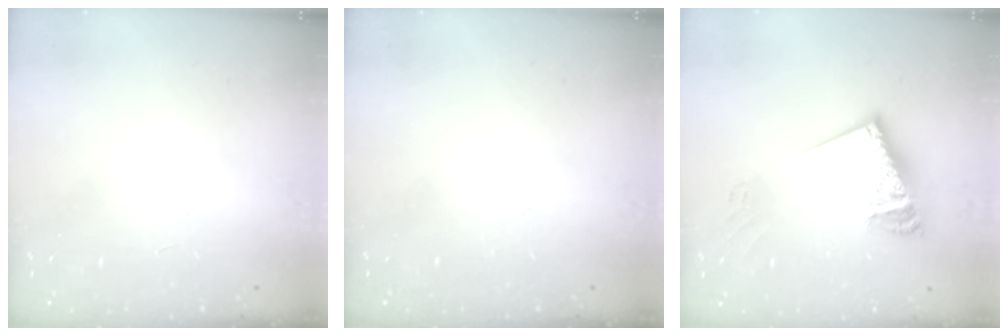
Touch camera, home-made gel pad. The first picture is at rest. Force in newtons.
{"total": 0.0}
{"total": 15.2, "press": 15.1, "slide": 1.6}